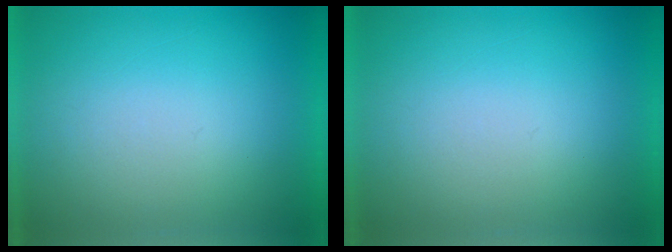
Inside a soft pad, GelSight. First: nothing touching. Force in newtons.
{"total": 0.0}